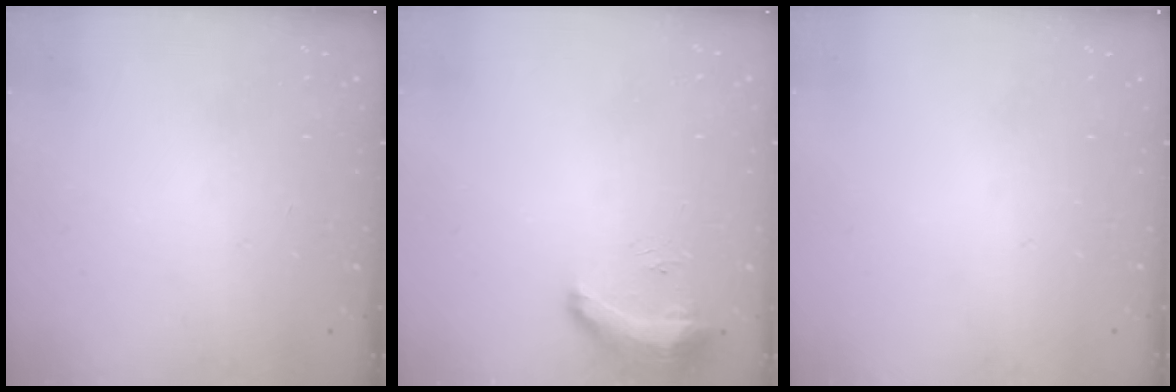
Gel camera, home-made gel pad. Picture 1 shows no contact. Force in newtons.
{"total": 16.1, "press": 10.6, "slide": 12.1}
{"total": 0.0}